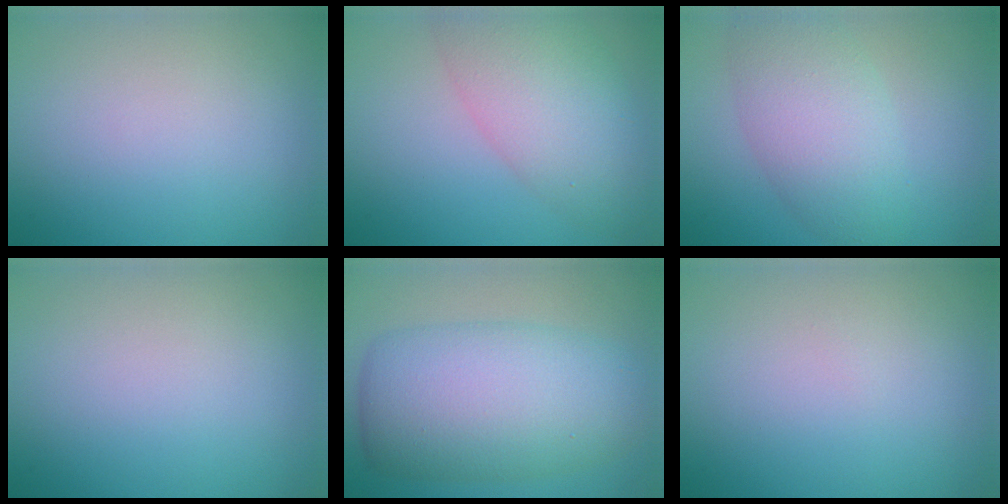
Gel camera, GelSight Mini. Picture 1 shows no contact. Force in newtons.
{"total": 6.9, "press": 6.8, "slide": 0.5}
{"total": 5.8, "press": 5.8, "slide": 0.2}
{"total": 0.0}
{"total": 10.2, "press": 10.2, "slide": 0.0}
{"total": 0.0}